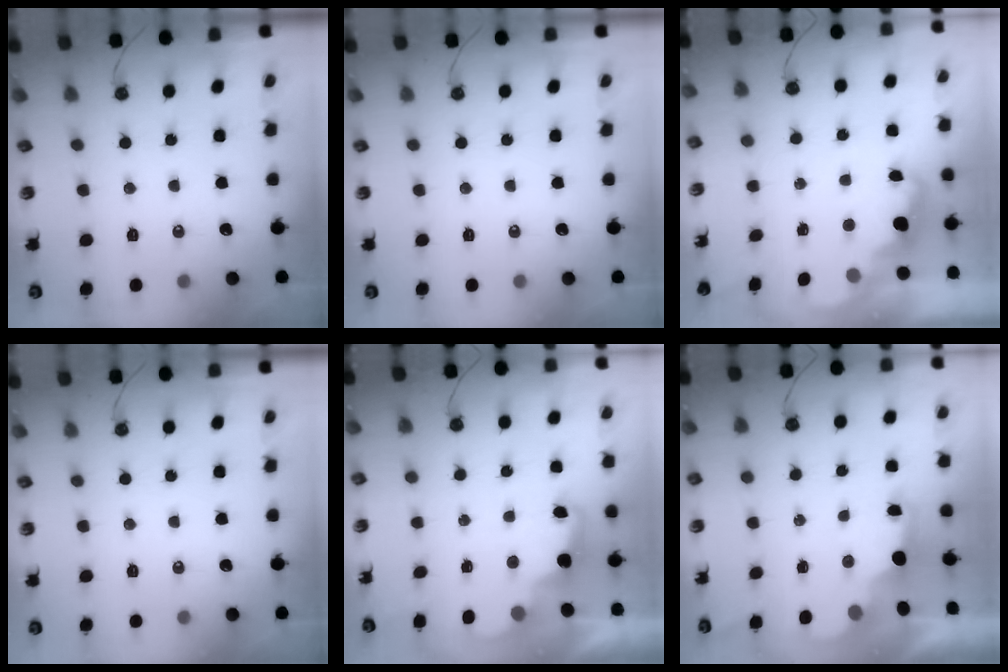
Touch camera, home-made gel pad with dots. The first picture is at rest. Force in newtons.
{"total": 0.0}
{"total": 2.3, "press": 2.2, "slide": 0.7}
{"total": 0.0}
{"total": 3.3, "press": 3.2, "slide": 0.7}
{"total": 2.1, "press": 2.1, "slide": 0.5}